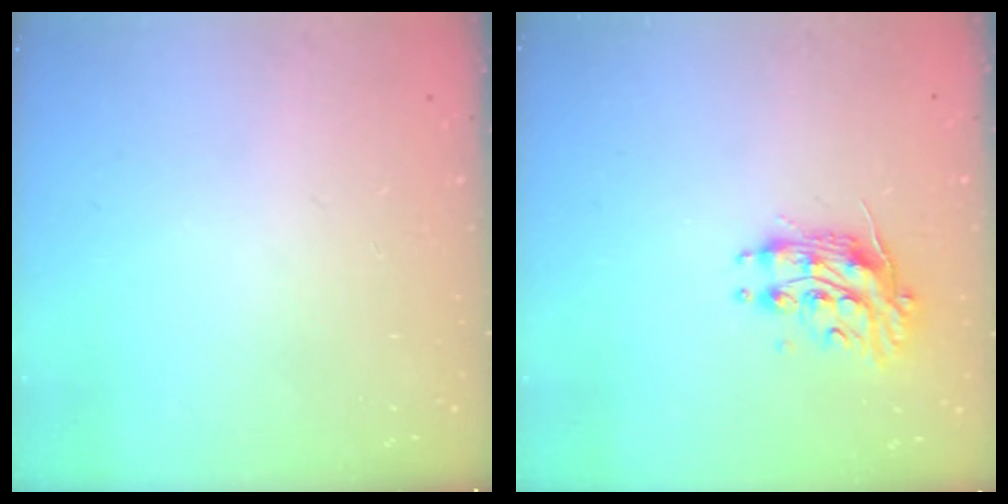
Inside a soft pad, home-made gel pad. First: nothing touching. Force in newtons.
{"total": 10.9, "press": 10.9, "slide": 0.5}